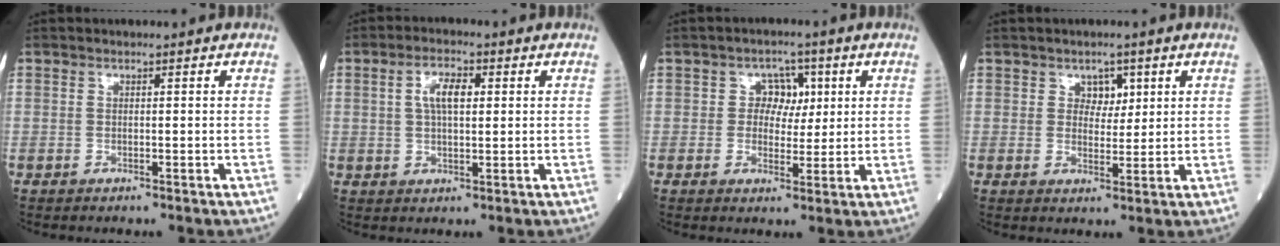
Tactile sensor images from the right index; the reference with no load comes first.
{"total": 5.0, "force": [1.4, 1.8, 4.4], "torque": [-0.088, 0.012, 0.027]}
{"total": 4.3, "force": [1.1, 3.4, 2.4], "torque": [-0.025, 0.010, 0.018]}
{"total": 3.1, "force": [1.6, 2.1, 1.7], "torque": [-0.018, 0.002, 0.027]}